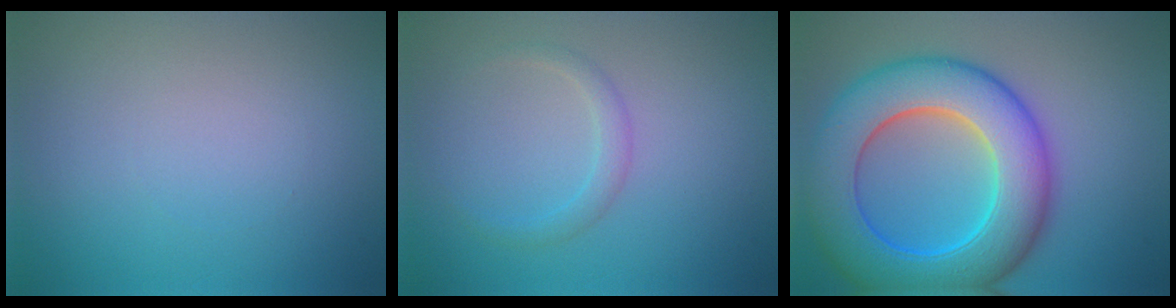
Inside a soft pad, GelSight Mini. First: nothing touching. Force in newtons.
{"total": 1.4, "press": 1.4, "slide": 0.1}
{"total": 11.4, "press": 11.4, "slide": 0.3}